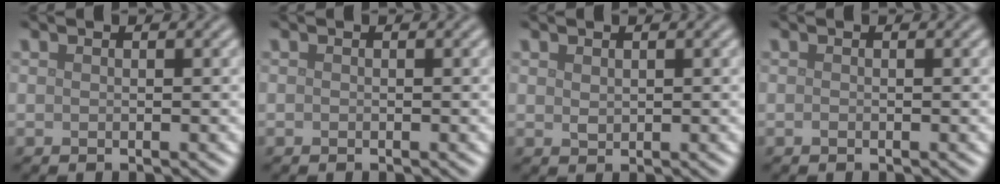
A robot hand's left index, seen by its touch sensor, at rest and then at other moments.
{"total": 0.0}
{"total": 0.8, "force": [0.3, 0.5, 0.4], "torque": [-0.012, -0.003, 0.010]}
{"total": 0.0}